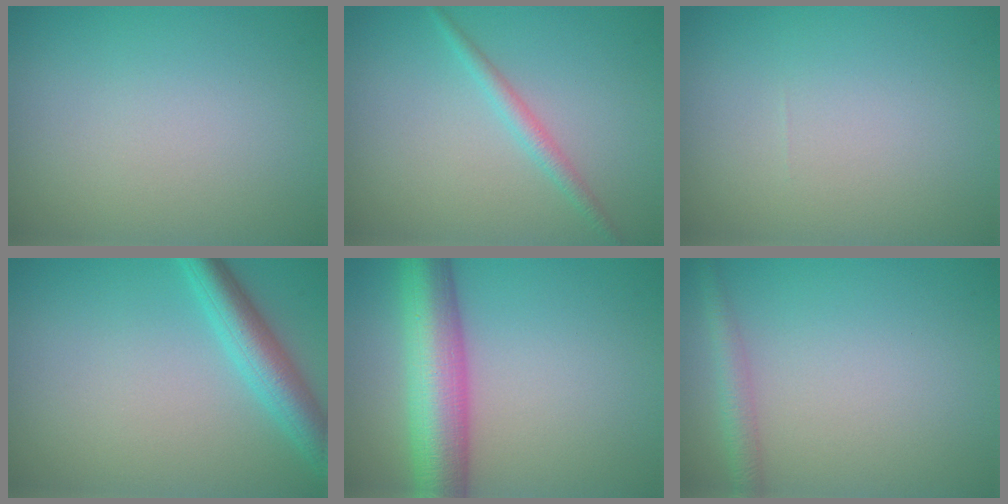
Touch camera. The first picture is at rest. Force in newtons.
{"total": 1.6, "press": 1.6, "slide": 0.1}
{"total": 0.0}
{"total": 4.1, "press": 4.1, "slide": 0.2}
{"total": 8.0, "press": 8.0, "slide": 0.3}
{"total": 2.0, "press": 2.0, "slide": 0.1}